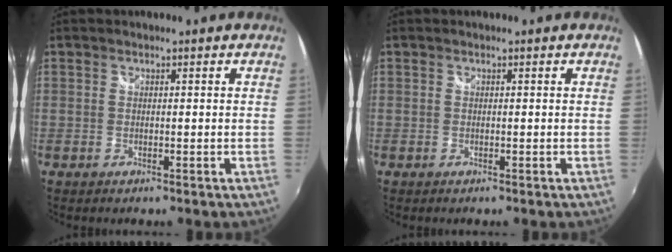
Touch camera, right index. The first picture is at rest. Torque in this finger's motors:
{"motor_torque": [-0.01, 0.17, 0.00, -0.02]}